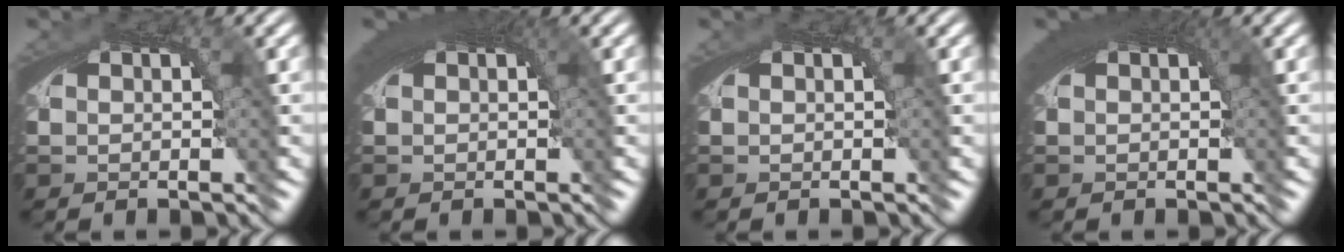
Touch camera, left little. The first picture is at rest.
{"total": 3.2, "force": [1.3, 0.8, 2.8], "torque": [-0.033, 0.011, 0.017]}
{"total": 0.0}
{"total": 3.7, "force": [1.4, 1.0, 3.2], "torque": [-0.039, 0.014, 0.017]}